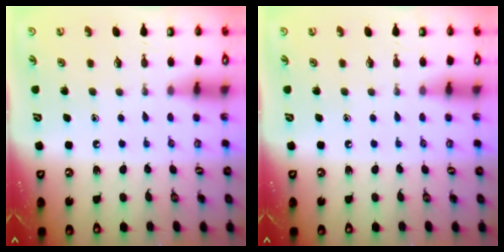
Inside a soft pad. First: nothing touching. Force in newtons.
{"total": 0.0}